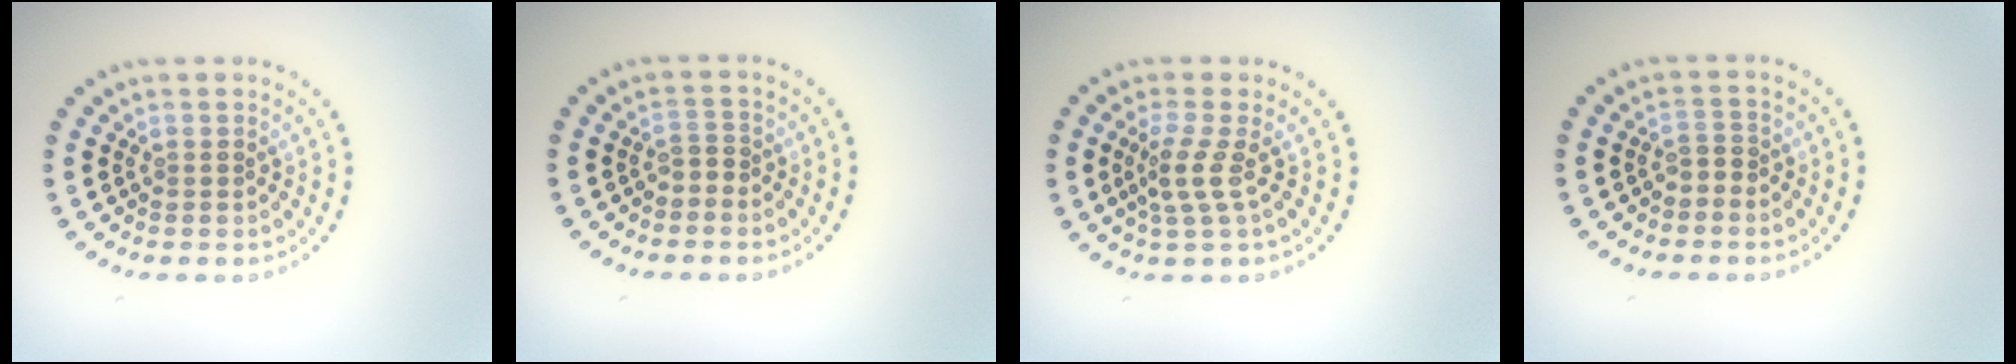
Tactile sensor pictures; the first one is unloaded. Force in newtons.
{"total": 1.1, "press": 0.8, "slide": 0.7}
{"total": 2.3, "press": 1.6, "slide": 1.7}
{"total": 1.1, "press": 0.8, "slide": 0.7}